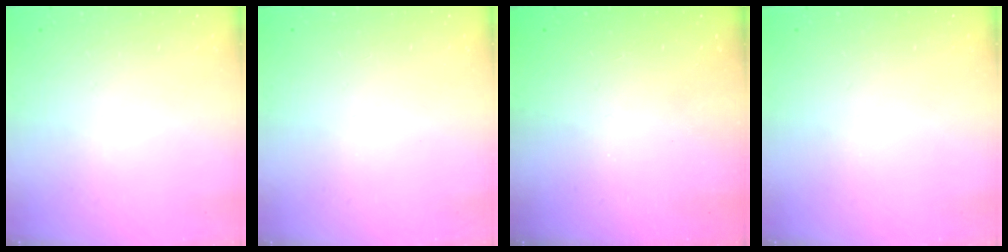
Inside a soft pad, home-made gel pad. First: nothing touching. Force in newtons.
{"total": 0.0}
{"total": 1.2, "press": 1.2, "slide": 0.3}
{"total": 0.0}